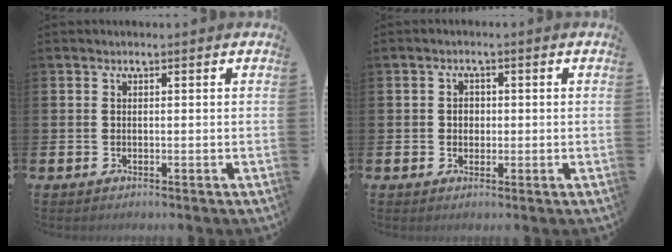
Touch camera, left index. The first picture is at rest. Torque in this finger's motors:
{"motor_torque": [0.14, -0.06, 0.04, 0.04]}